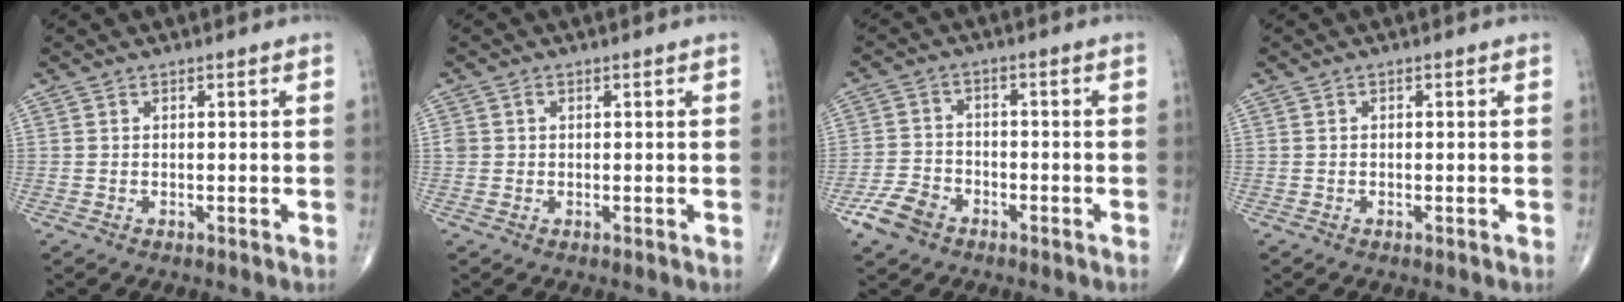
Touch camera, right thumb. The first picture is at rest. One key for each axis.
{"total": 1.5, "fx": 0.2, "fy": 1.4, "fz": 0.5, "tx": -0.003, "ty": 0.003, "tz": 0.005}
{"total": 6.6, "fx": -3.9, "fy": 4.4, "fz": 3.0, "tx": -0.053, "ty": 0.021, "tz": -0.073}
{"total": 0.0}